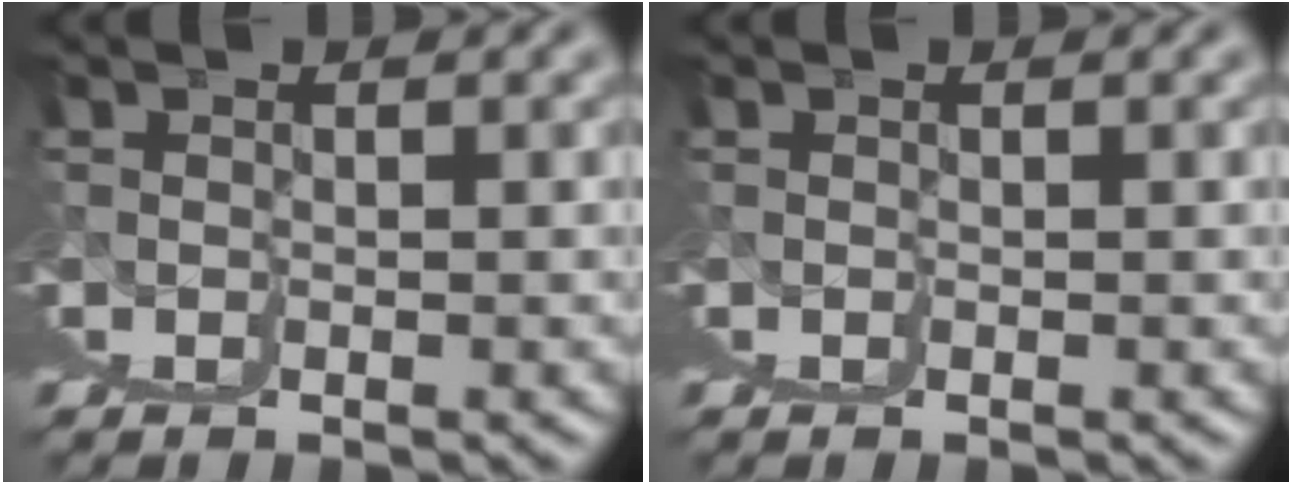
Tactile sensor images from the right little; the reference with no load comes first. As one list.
[{"total": 0.0}]